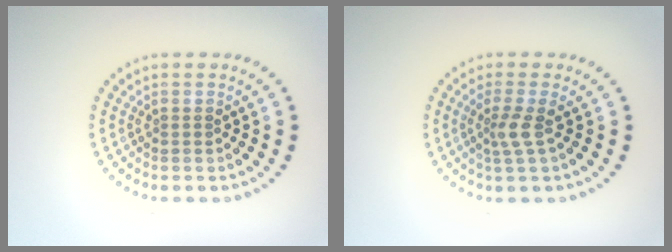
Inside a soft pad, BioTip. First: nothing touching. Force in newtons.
{"total": 1.9, "press": 1.3, "slide": 1.4}